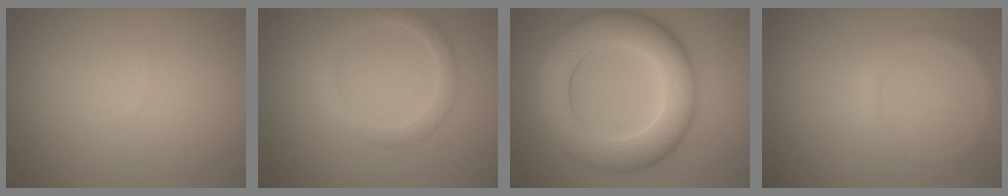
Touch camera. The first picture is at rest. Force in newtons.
{"total": 2.4, "press": 2.3, "slide": 0.1}
{"total": 9.3, "press": 9.3, "slide": 0.2}
{"total": 0.9, "press": 0.9, "slide": 0.1}